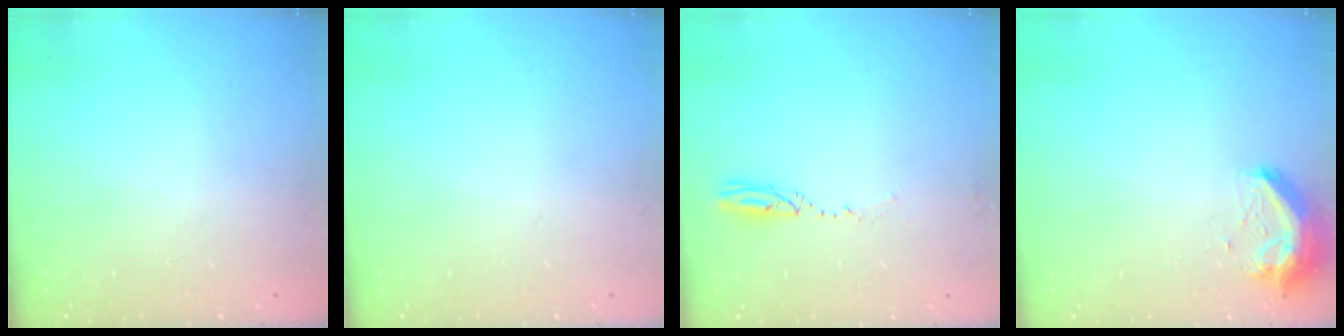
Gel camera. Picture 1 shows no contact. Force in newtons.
{"total": 0.0}
{"total": 3.3, "press": 3.1, "slide": 1.2}
{"total": 9.5, "press": 9.5, "slide": 0.6}